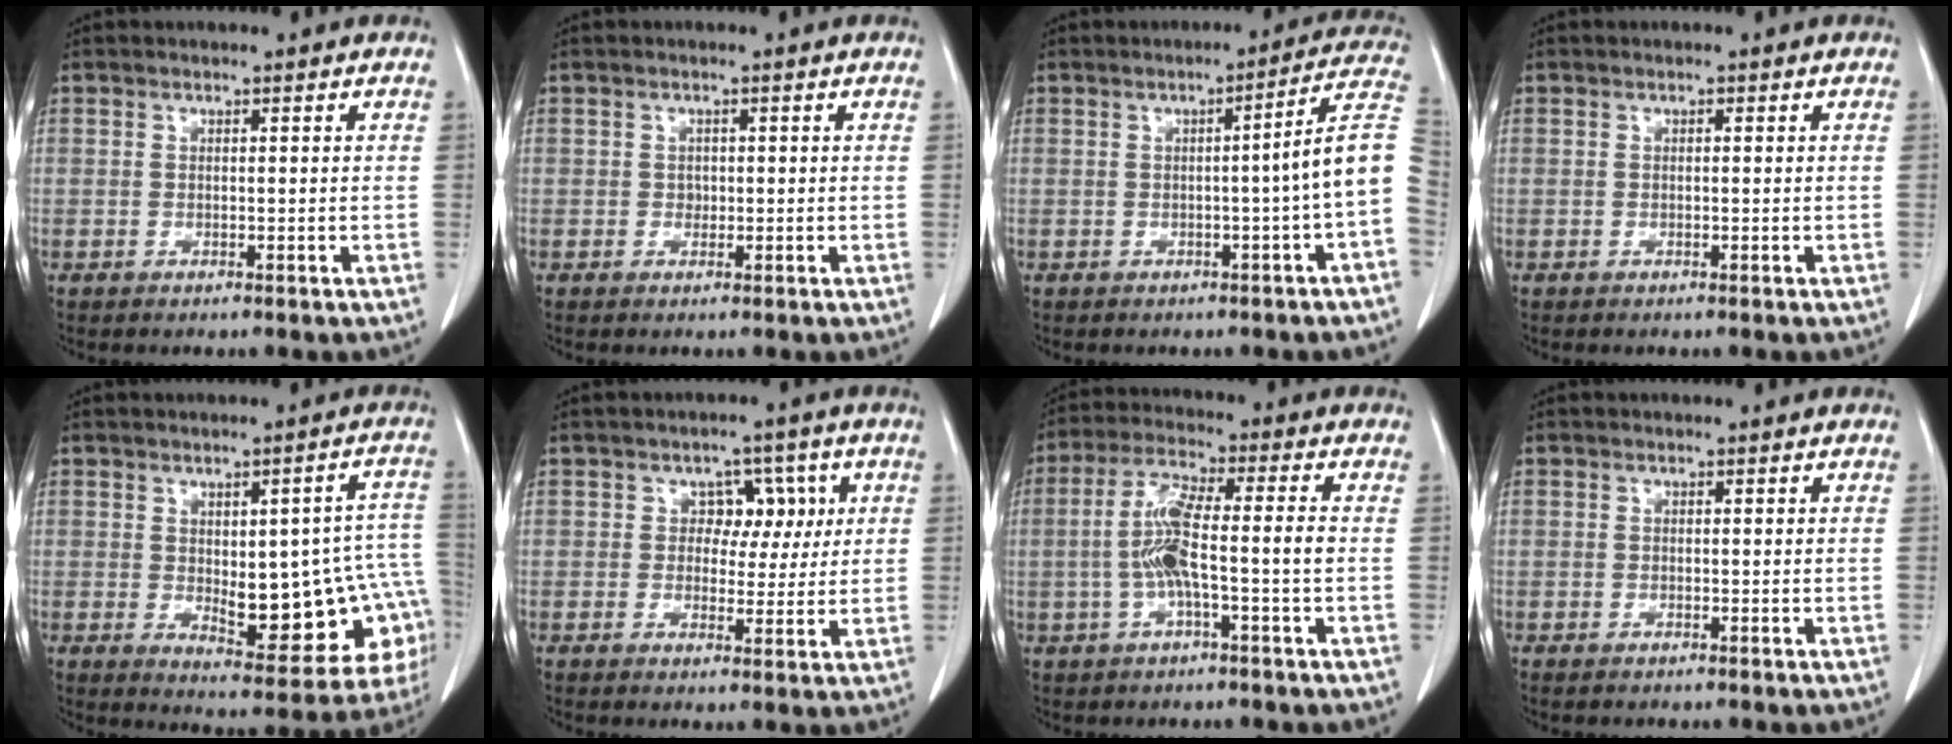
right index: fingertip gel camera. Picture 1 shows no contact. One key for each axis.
{"total": 0.9, "fx": -0.1, "fy": 0.8, "fz": 0.4, "tx": -0.004, "ty": 0.003, "tz": -0.002}
{"total": 8.0, "fx": -1.1, "fy": -1.6, "fz": 7.8, "tx": -0.089, "ty": 0.015, "tz": -0.019}
{"total": 0.0}
{"total": 17.4, "fx": -2.3, "fy": 6.3, "fz": 16.1, "tx": -0.146, "ty": 0.027, "tz": -0.005}
{"total": 5.1, "fx": 1.1, "fy": 4.0, "fz": 3.0, "tx": -0.024, "ty": 0.012, "tz": 0.015}
{"total": 8.2, "fx": -1.4, "fy": 0.8, "fz": 8.0, "tx": -0.166, "ty": 0.019, "tz": -0.030}
{"total": 0.6, "fx": -0.5, "fy": 0.2, "fz": 0.2, "tx": -0.008, "ty": -0.002, "tz": -0.006}